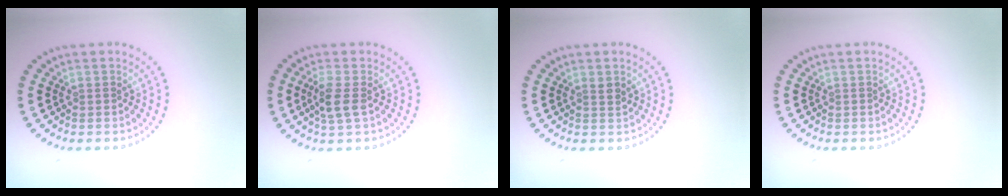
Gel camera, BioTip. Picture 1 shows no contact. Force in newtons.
{"total": 2.4, "press": 2.1, "slide": 1.0}
{"total": 0.9, "press": 0.8, "slide": 0.5}
{"total": 0.0}